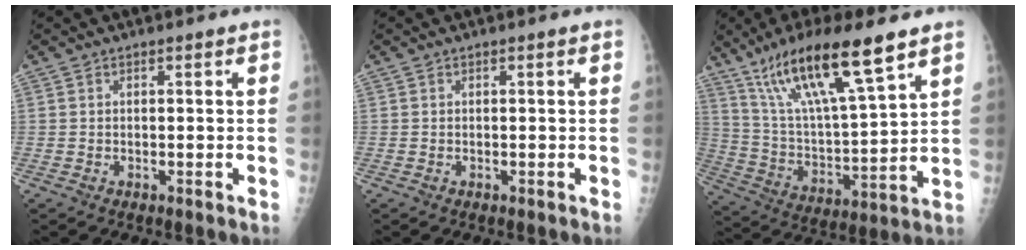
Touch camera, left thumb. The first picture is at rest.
{"total": 0.0}
{"total": 20.0, "force": [12.8, 3.6, 14.9], "torque": [-0.261, -0.043, 0.241]}